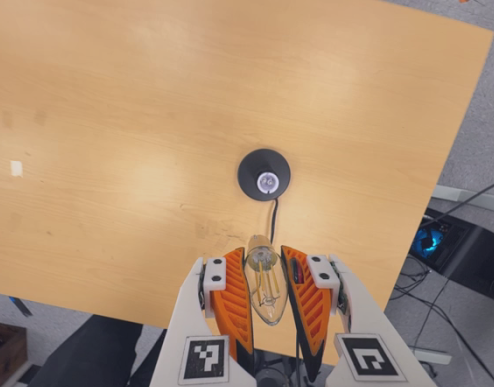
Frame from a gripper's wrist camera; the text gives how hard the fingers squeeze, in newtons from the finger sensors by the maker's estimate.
{"total": 19.6, "left": 20.0, "right": 19.1}